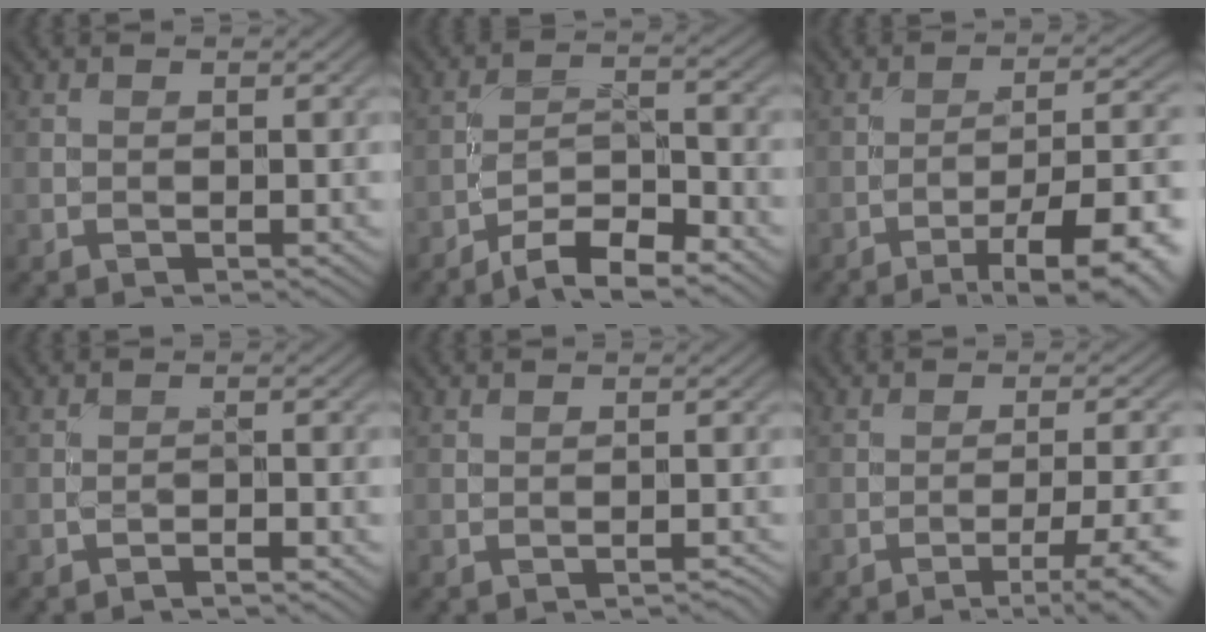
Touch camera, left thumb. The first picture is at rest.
{"total": 7.5, "force": [-5.7, 2.0, 4.4], "torque": [-0.070, 0.008, -0.109]}
{"total": 12.6, "force": [-7.6, 3.3, 9.5], "torque": [-0.135, 0.009, -0.102]}
{"total": 1.4, "force": [-1.3, -0.1, 0.5], "torque": [-0.010, 0.004, -0.028]}
{"total": 1.0, "force": [-0.9, 0.0, 0.3], "torque": [-0.003, 0.002, -0.015]}
{"total": 7.0, "force": [-3.7, 1.5, 5.8], "torque": [-0.094, 0.000, -0.046]}